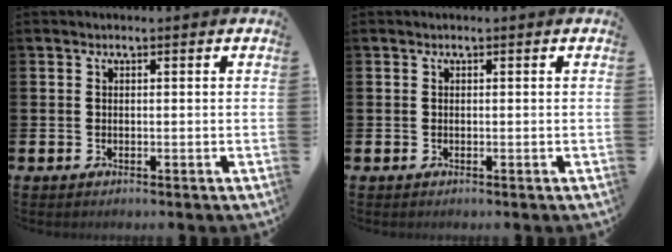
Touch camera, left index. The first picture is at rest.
{"total": 0.0}